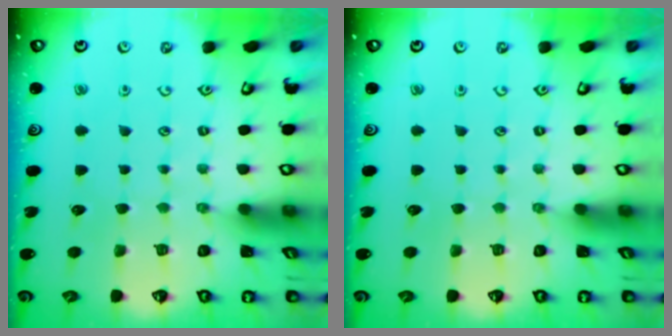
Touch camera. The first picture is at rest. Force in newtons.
{"total": 0.0}